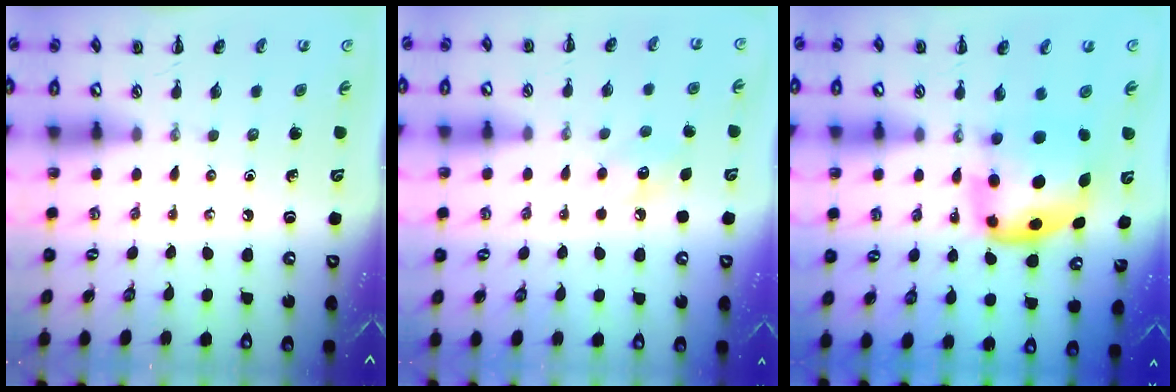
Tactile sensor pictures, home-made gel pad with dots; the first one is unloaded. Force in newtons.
{"total": 7.6, "press": 7.3, "slide": 2.2}
{"total": 7.0, "press": 6.8, "slide": 1.6}